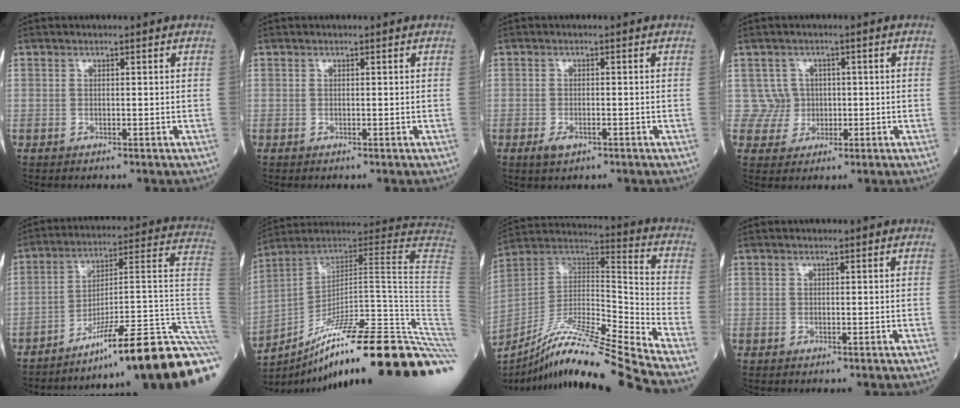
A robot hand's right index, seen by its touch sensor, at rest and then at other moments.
{"total": 0.0}
{"total": 2.2, "force": [-1.1, 1.1, 1.6], "torque": [-0.029, 0.000, -0.015]}
{"total": 4.1, "force": [0.6, 4.0, -0.7], "torque": [0.031, 0.010, 0.008]}
{"total": 25.3, "force": [-18.1, -0.8, 17.8], "torque": [-0.123, 0.015, -0.267]}
{"total": 32.1, "force": [-20.0, -1.0, 25.2], "torque": [-0.191, 0.020, -0.296]}
{"total": 20.8, "force": [-18.0, -2.2, 10.3], "torque": [-0.201, -0.006, -0.323]}
{"total": 0.0}